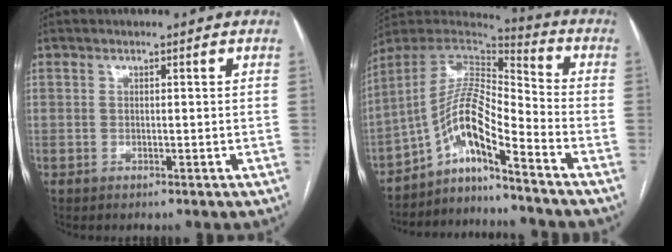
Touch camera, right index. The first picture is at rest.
{"total": 11.8, "force": [-7.2, 1.4, 9.2], "torque": [-0.176, 0.023, -0.129]}